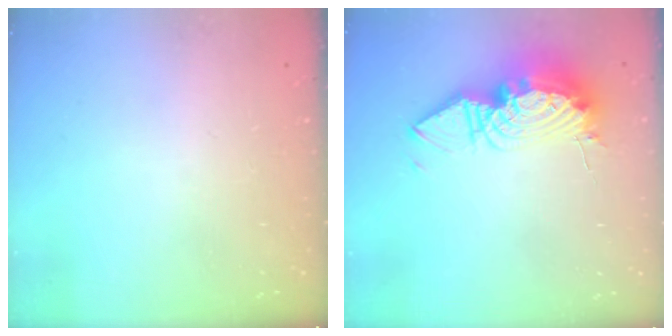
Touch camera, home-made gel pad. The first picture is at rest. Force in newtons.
{"total": 16.1, "press": 16.1, "slide": 1.3}